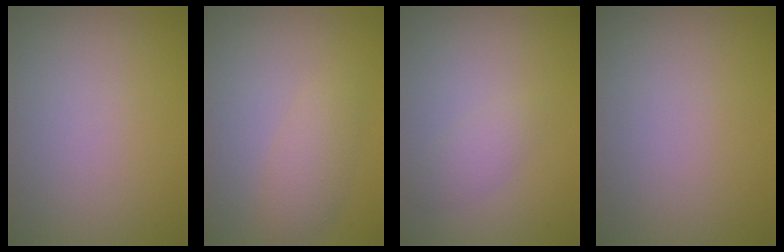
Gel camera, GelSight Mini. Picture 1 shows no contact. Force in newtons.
{"total": 2.4, "press": 2.4, "slide": 0.1}
{"total": 1.4, "press": 1.4, "slide": 0.1}
{"total": 0.0}